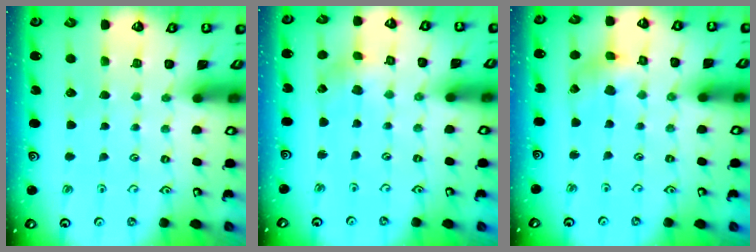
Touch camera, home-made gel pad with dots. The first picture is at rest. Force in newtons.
{"total": 2.2, "press": 2.2, "slide": 0.3}
{"total": 3.5, "press": 3.5, "slide": 0.4}